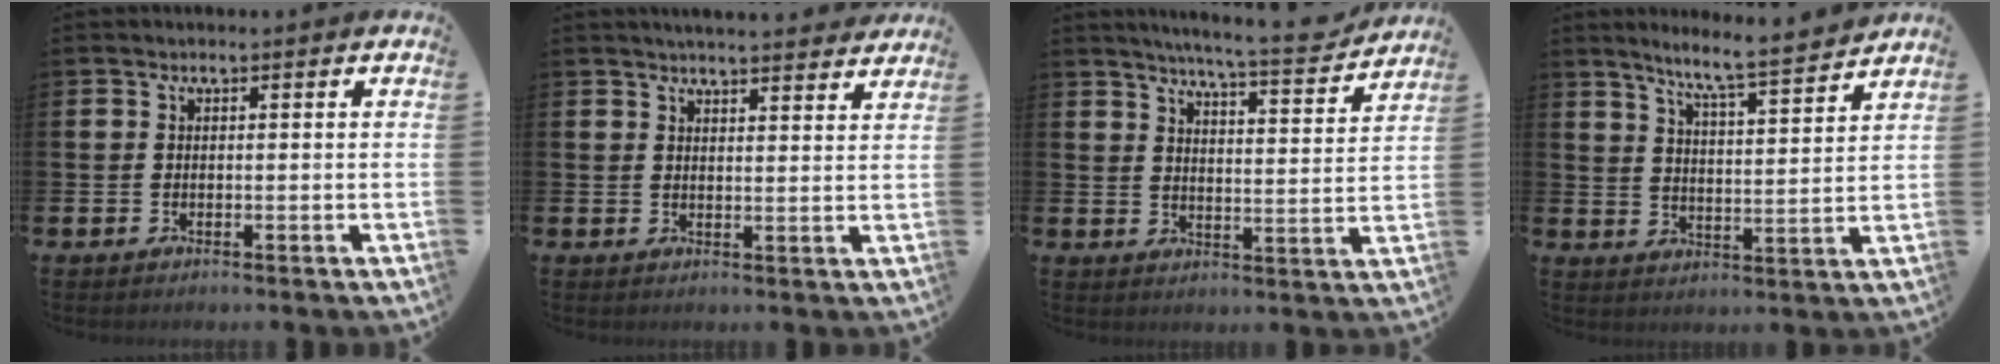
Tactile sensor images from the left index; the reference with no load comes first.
{"total": 4.1, "force": [4.1, 0.0, 0.4], "torque": [-0.015, -0.021, 0.074]}
{"total": 6.9, "force": [6.6, -0.1, 2.2], "torque": [-0.052, -0.046, 0.111]}
{"total": 7.4, "force": [6.8, -0.3, 2.8], "torque": [-0.072, -0.046, 0.115]}